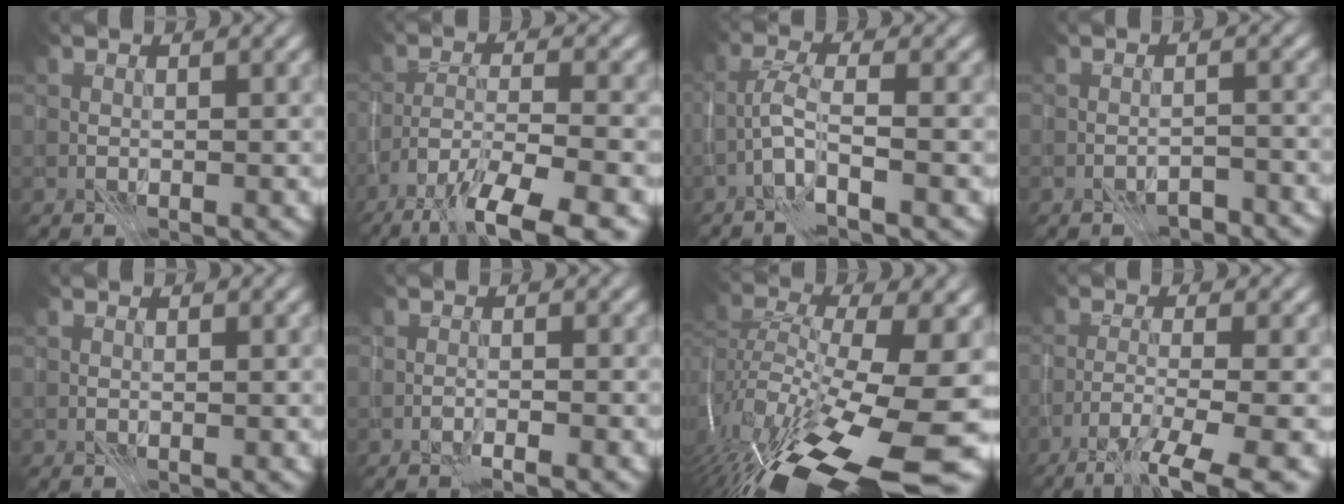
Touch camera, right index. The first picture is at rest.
{"total": 10.0, "force": [-6.8, 2.9, 6.7], "torque": [-0.110, -0.017, -0.104]}
{"total": 2.9, "force": [-1.4, 0.5, 2.5], "torque": [-0.053, 0.008, -0.037]}
{"total": 3.3, "force": [-2.8, 1.2, 1.4], "torque": [-0.024, 0.006, -0.036]}
{"total": 0.0}
{"total": 1.1, "force": [-0.9, 0.1, 0.5], "torque": [-0.007, 0.005, -0.018]}
{"total": 14.7, "force": [-6.4, 4.9, 12.2], "torque": [-0.242, -0.008, -0.102]}
{"total": 6.8, "force": [-4.2, 1.4, 5.2], "torque": [-0.080, 0.002, -0.071]}